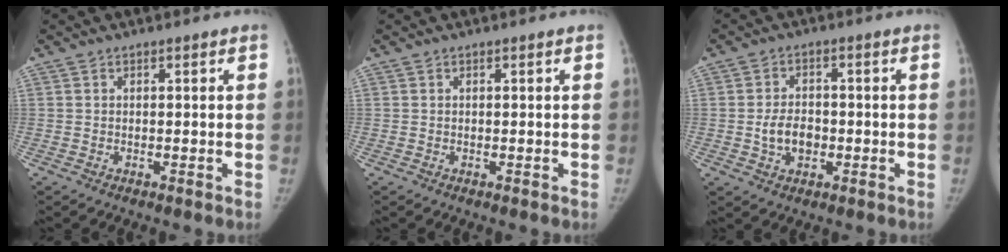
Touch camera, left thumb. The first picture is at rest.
{"total": 0.0}
{"total": 5.7, "force": [-1.1, 4.0, 3.9], "torque": [-0.054, 0.011, -0.020]}